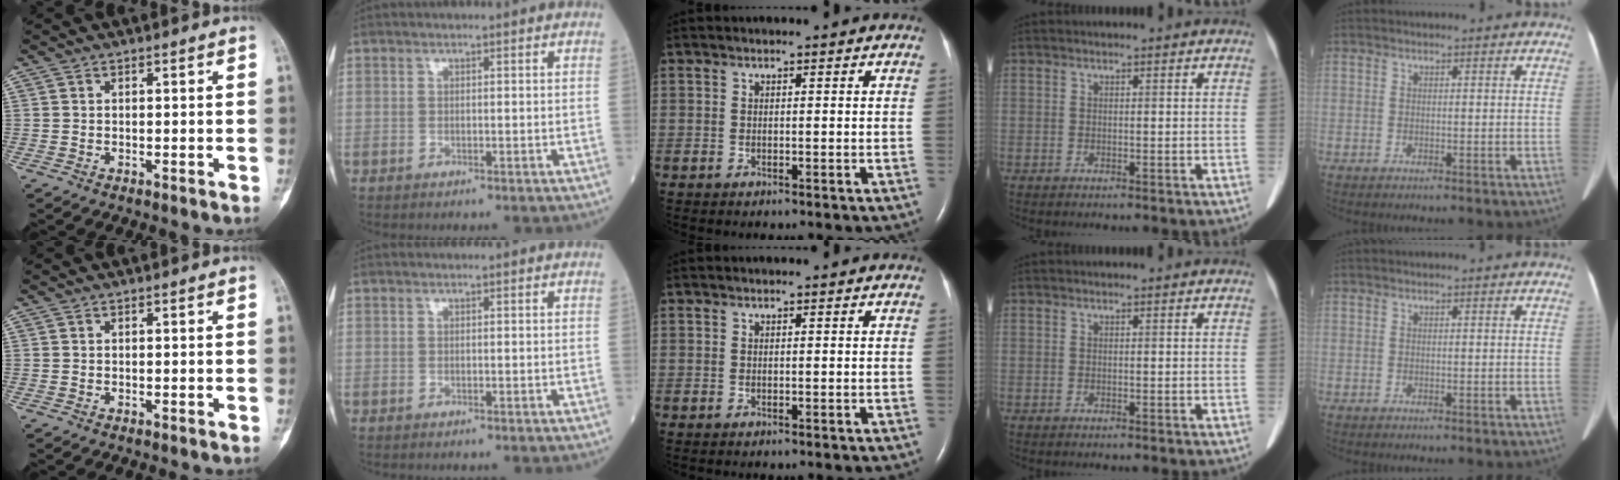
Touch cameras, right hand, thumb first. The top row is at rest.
{}